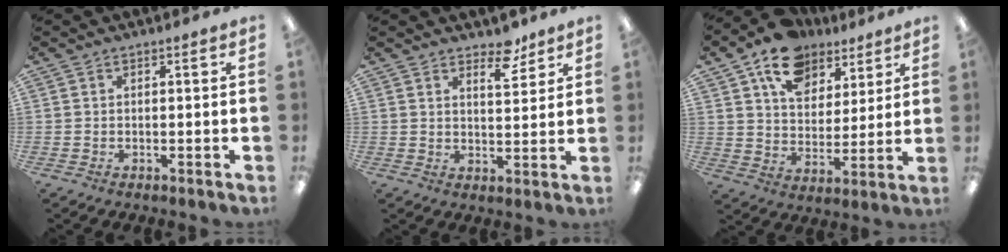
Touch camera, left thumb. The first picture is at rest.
{"total": 6.8, "force": [5.3, 2.8, 3.1], "torque": [-0.017, -0.038, 0.087]}
{"total": 15.0, "force": [10.2, 9.2, 6.2], "torque": [-0.104, -0.049, 0.188]}